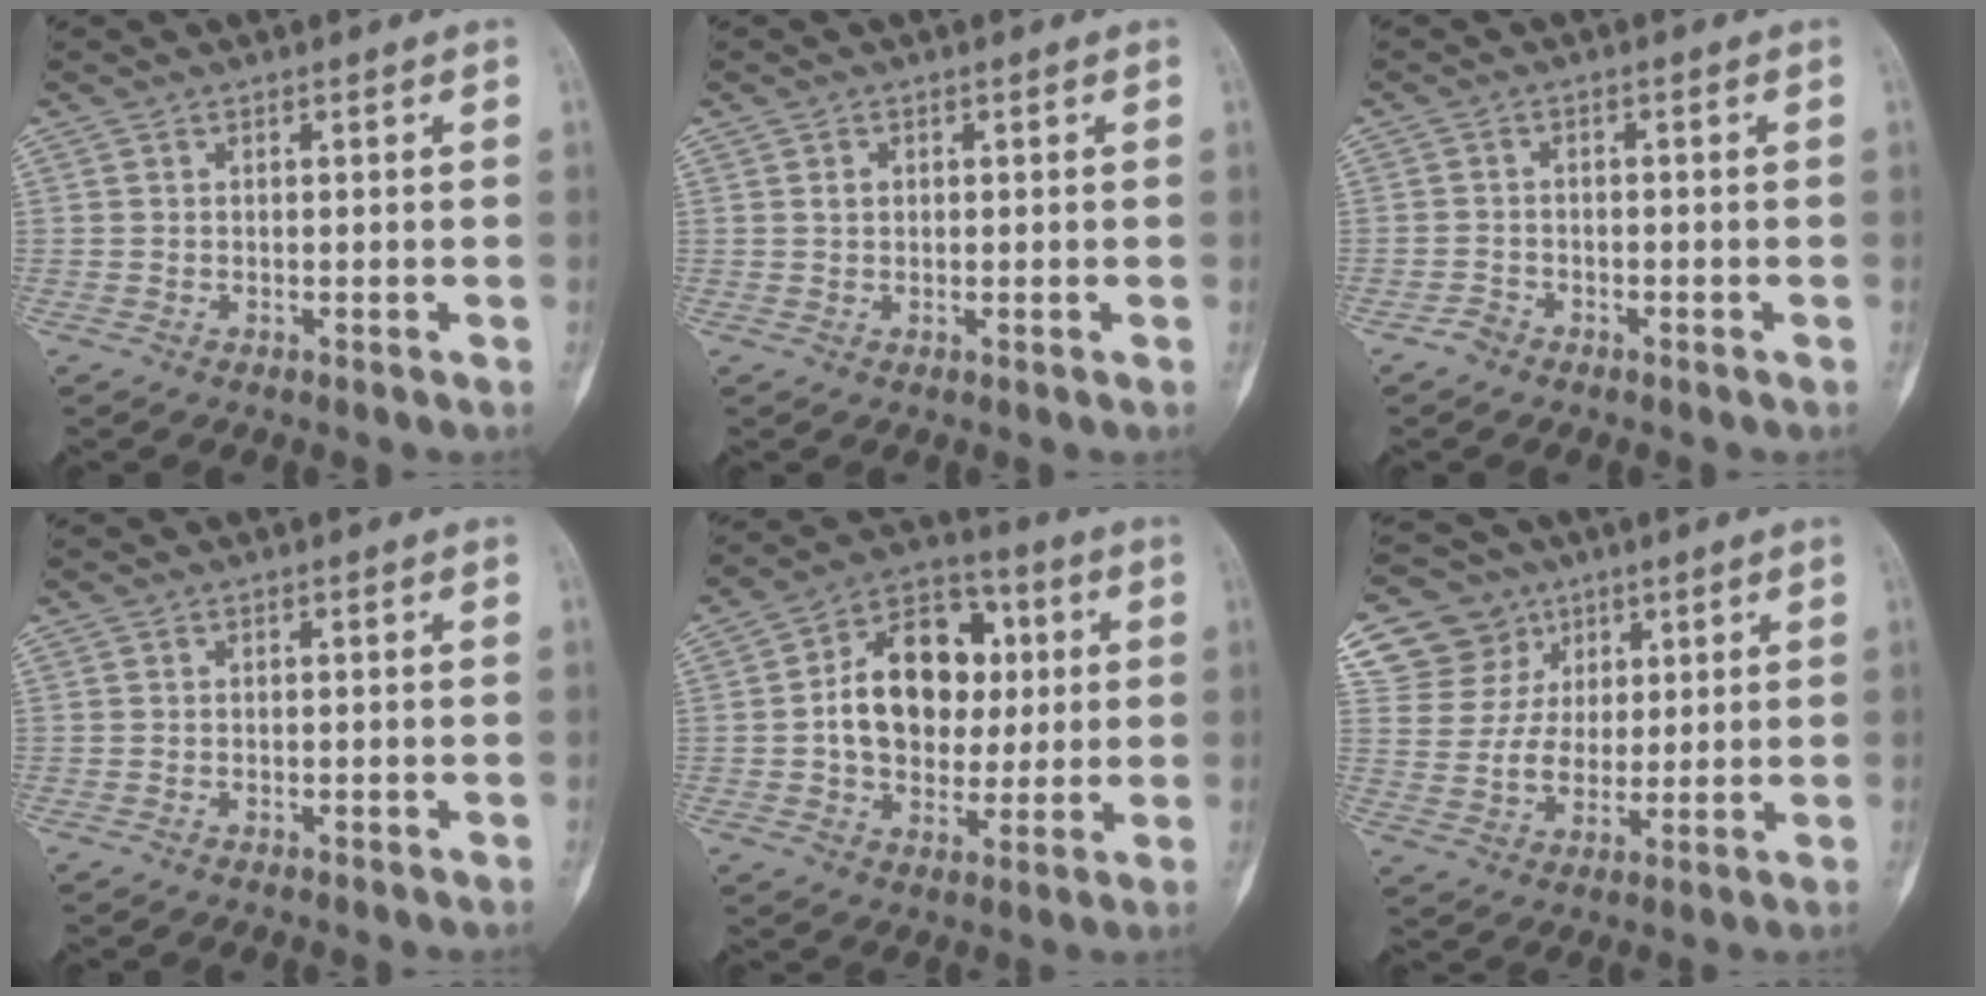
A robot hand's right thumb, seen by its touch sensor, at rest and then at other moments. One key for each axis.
{"total": 1.2, "fx": 0.3, "fy": 1.0, "fz": 0.6, "tx": -0.007, "ty": 0.002, "tz": 0.006}
{"total": 1.8, "fx": -1.4, "fy": 1.0, "fz": 0.3, "tx": -0.007, "ty": 0.009, "tz": -0.028}
{"total": 0.8, "fx": -0.6, "fy": 0.2, "fz": 0.4, "tx": -0.011, "ty": 0.005, "tz": -0.007}
{"total": 17.0, "fx": 1.5, "fy": 12.3, "fz": 11.6, "tx": -0.143, "ty": 0.022, "tz": 0.022}
{"total": 13.1, "fx": 6.2, "fy": 11.2, "fz": 2.8, "tx": -0.016, "ty": -0.013, "tz": 0.120}